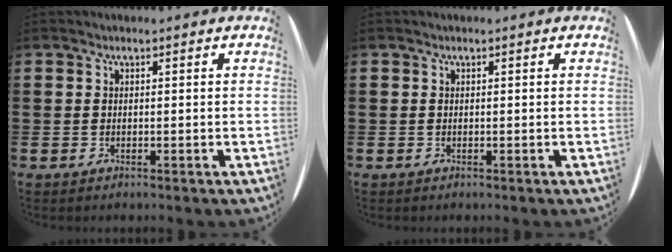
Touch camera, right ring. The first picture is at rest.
{"total": 0.0}